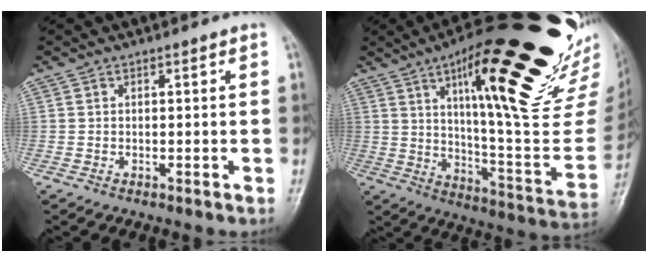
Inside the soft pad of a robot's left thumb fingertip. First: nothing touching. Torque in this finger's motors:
{"motor_torque": [3.50, 1.51, 1.70, -1.07, 0.45]}